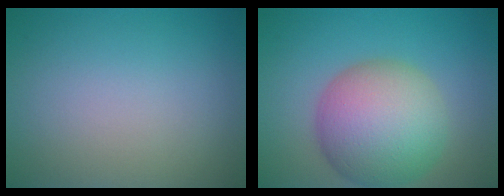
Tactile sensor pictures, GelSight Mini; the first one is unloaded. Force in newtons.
{"total": 9.4, "press": 9.4, "slide": 0.3}